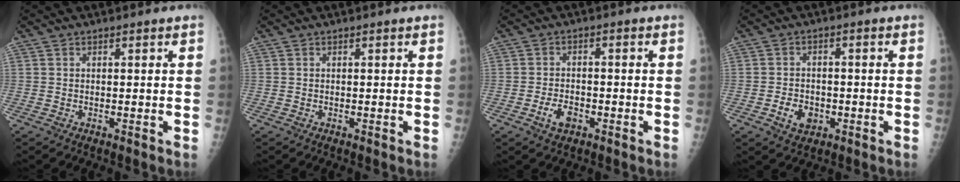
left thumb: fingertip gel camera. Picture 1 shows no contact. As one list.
[{"total": 0.0}, {"total": 4.2, "force": [-2.1, 2.5, 2.7], "torque": [-0.042, 0.014, -0.037]}, {"total": 4.9, "force": [-1.9, 3.7, 2.7], "torque": [-0.034, 0.011, -0.027]}]